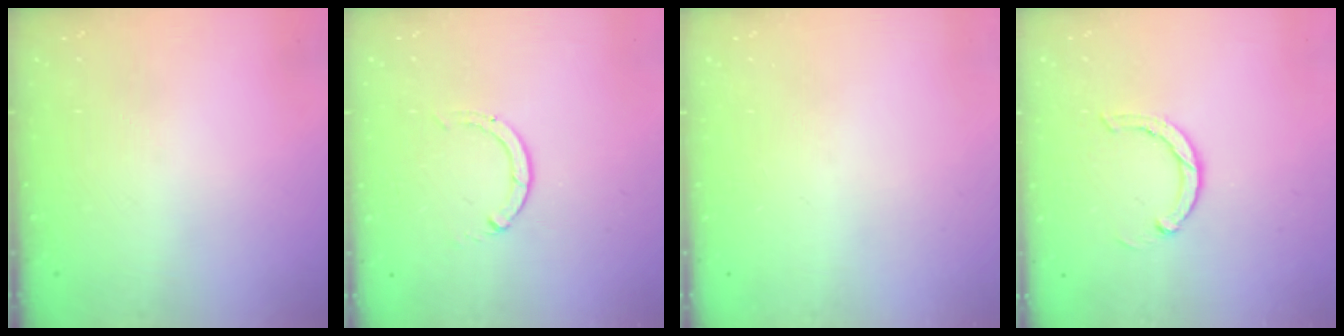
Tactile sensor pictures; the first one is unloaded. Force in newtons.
{"total": 0.0}
{"total": 0.0}
{"total": 3.1, "press": 3.1, "slide": 0.1}